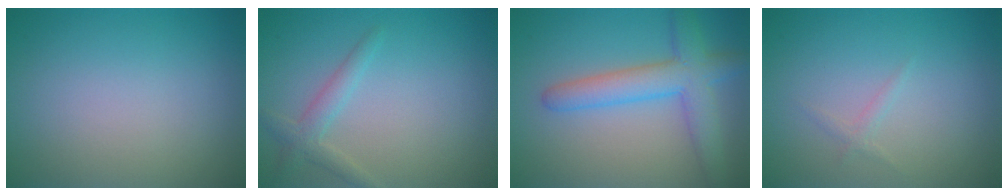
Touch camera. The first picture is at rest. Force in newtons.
{"total": 2.0, "press": 2.0, "slide": 0.1}
{"total": 5.1, "press": 5.1, "slide": 0.2}
{"total": 0.7, "press": 0.7, "slide": 0.0}